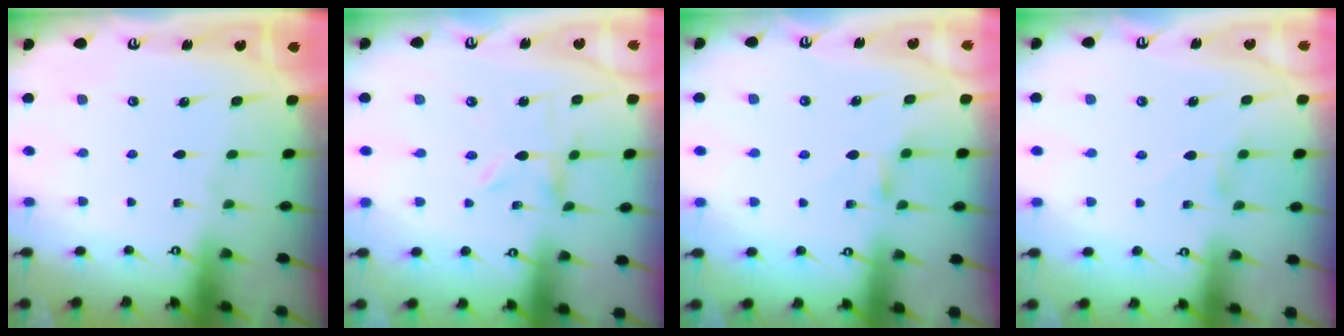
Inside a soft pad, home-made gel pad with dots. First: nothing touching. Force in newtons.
{"total": 0.0}
{"total": 3.7, "press": 3.7, "slide": 0.6}
{"total": 0.9, "press": 0.9, "slide": 0.3}